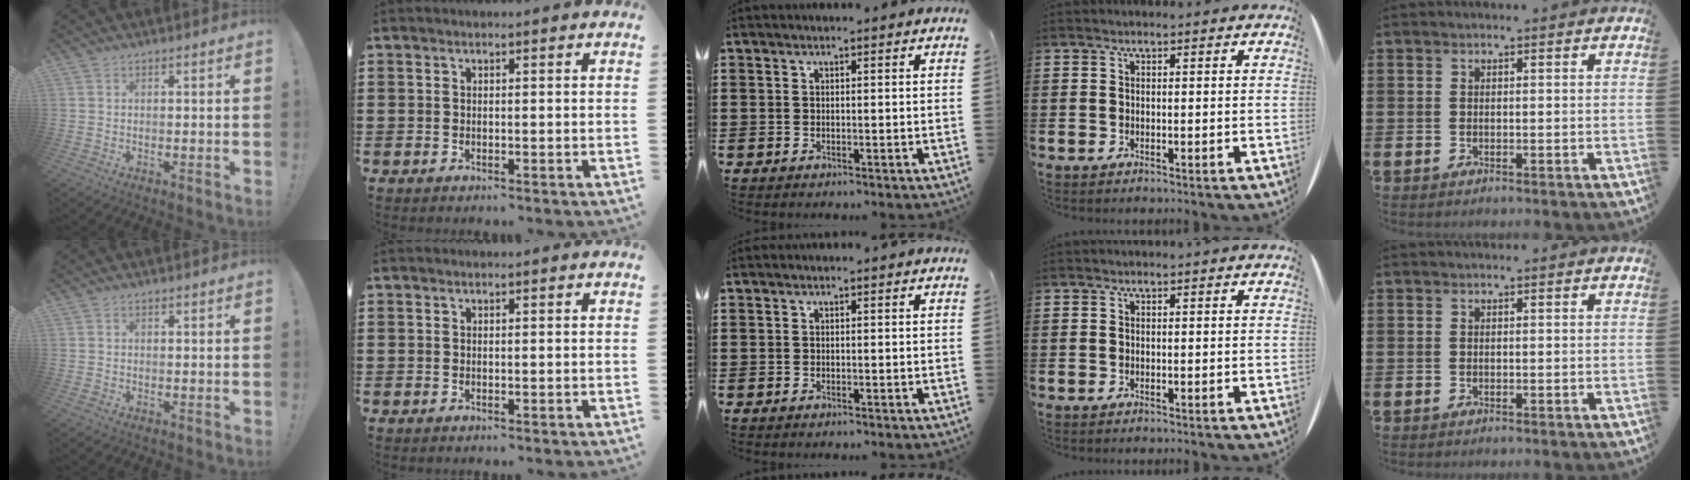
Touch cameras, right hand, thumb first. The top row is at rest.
{"thumb": {"total": 0.7, "force": [-0.2, 0.6, 0.2], "torque": [-0.003, 0.003, -0.004]}}